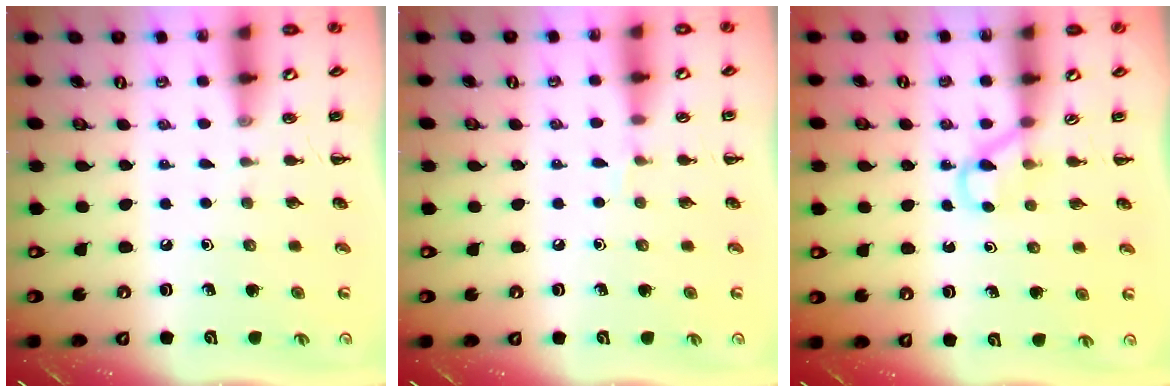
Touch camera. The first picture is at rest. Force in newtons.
{"total": 3.8, "press": 3.6, "slide": 1.2}
{"total": 2.6, "press": 2.4, "slide": 0.9}